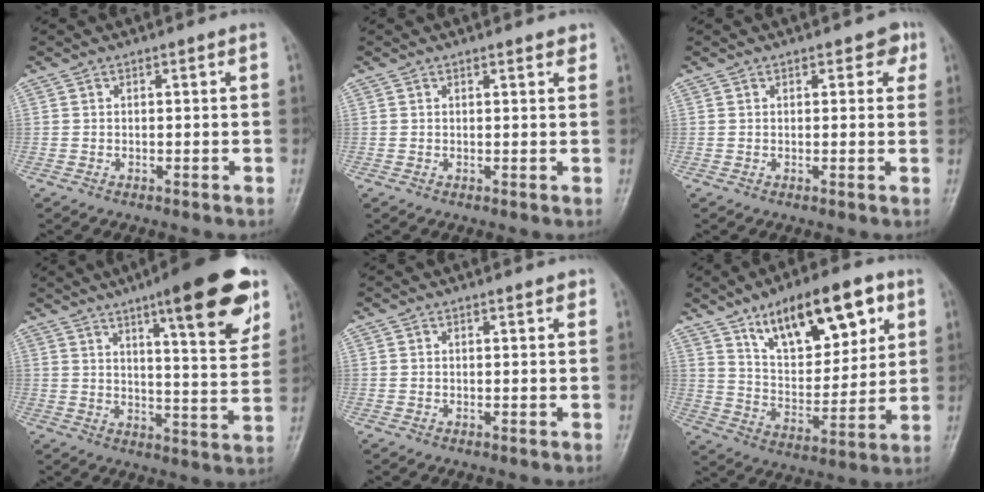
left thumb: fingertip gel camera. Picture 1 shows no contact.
{"total": 1.5, "force": [1.2, 0.4, 0.7], "torque": [-0.006, -0.005, 0.013]}
{"total": 2.8, "force": [1.5, 1.8, 1.6], "torque": [0.006, -0.002, 0.013]}
{"total": 18.0, "force": [10.0, 3.8, 14.4], "torque": [-0.170, -0.045, 0.140]}
{"total": 1.0, "force": [0.8, 0.3, 0.6], "torque": [-0.008, -0.003, 0.008]}
{"total": 18.9, "force": [10.1, 8.4, 13.6], "torque": [-0.166, -0.039, 0.172]}